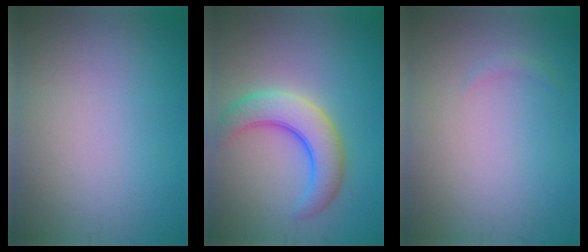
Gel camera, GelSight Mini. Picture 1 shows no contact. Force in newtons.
{"total": 5.7, "press": 5.7, "slide": 0.3}
{"total": 0.5, "press": 0.5, "slide": 0.0}